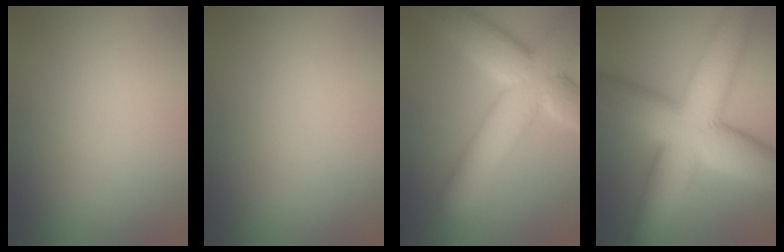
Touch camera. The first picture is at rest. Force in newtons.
{"total": 0.0}
{"total": 11.1, "press": 11.0, "slide": 0.6}
{"total": 13.9, "press": 13.9, "slide": 0.5}